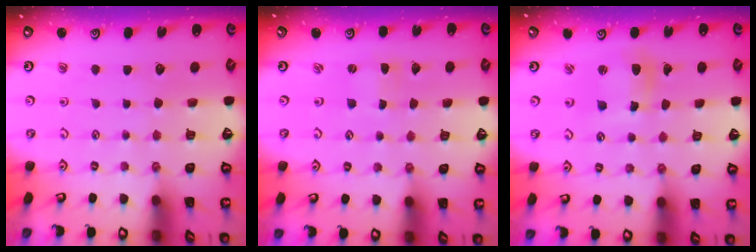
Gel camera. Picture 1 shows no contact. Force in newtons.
{"total": 0.5, "press": 0.5, "slide": 0.1}
{"total": 9.0, "press": 8.9, "slide": 1.4}